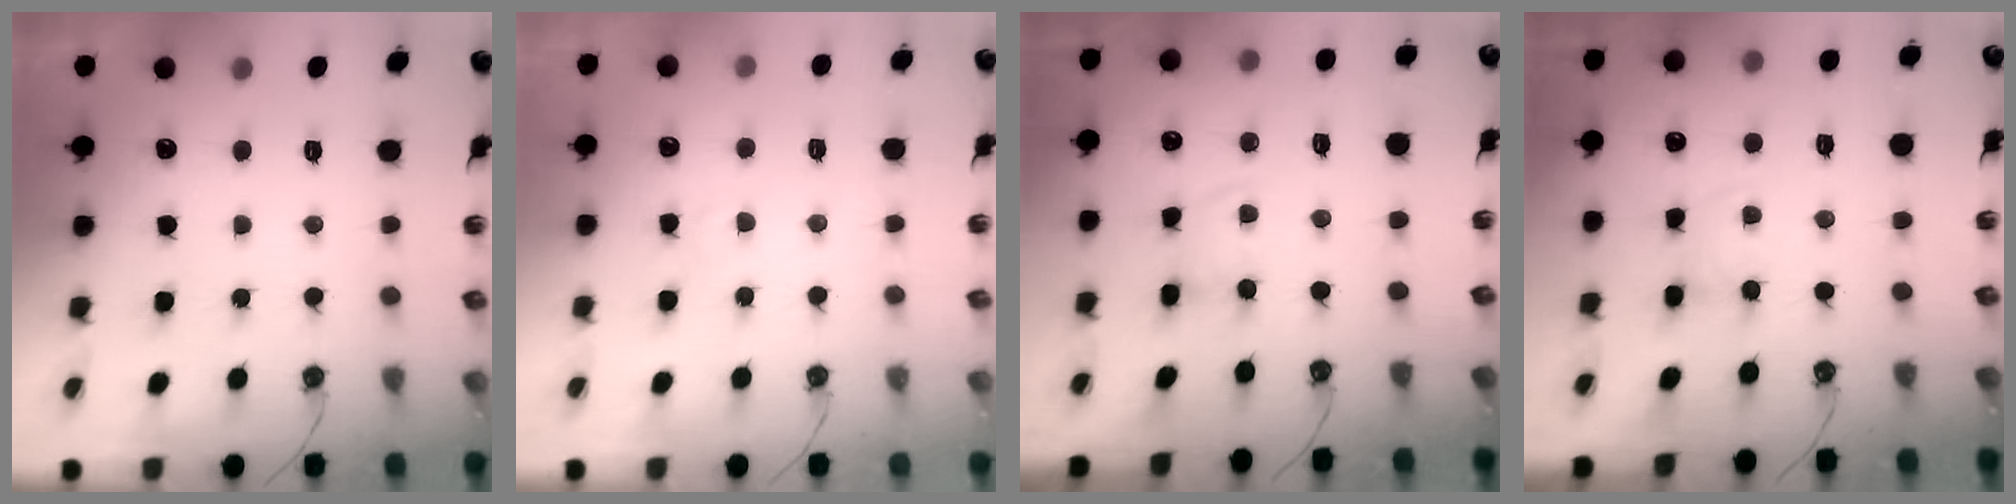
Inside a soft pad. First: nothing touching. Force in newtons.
{"total": 4.5, "press": 4.5, "slide": 0.6}
{"total": 1.4, "press": 1.4, "slide": 0.1}
{"total": 1.3, "press": 1.3, "slide": 0.2}